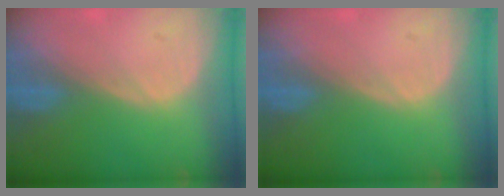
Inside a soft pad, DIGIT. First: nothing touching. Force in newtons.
{"total": 0.0}